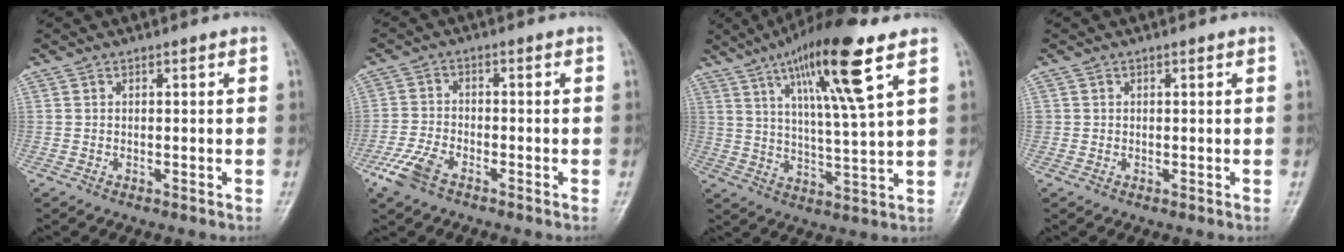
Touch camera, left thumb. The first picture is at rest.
{"total": 6.0, "force": [-3.8, 2.8, 3.6], "torque": [-0.085, 0.009, -0.077]}
{"total": 16.6, "force": [8.5, 2.2, 14.0], "torque": [-0.240, -0.029, 0.146]}
{"total": 0.6, "force": [0.1, 0.6, 0.1], "torque": [0.007, 0.003, 0.002]}